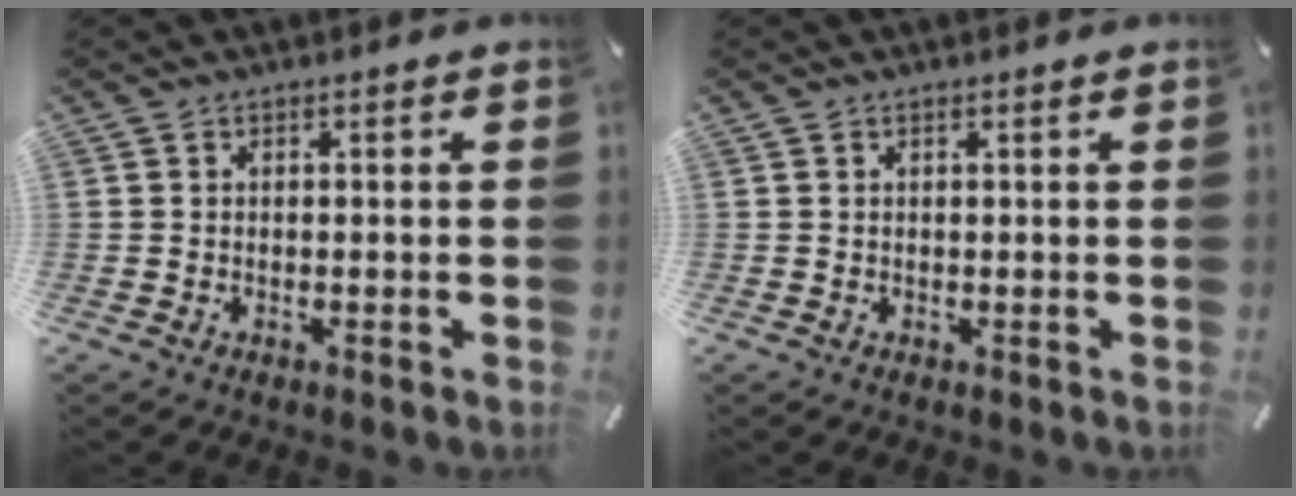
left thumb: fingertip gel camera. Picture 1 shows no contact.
{"total": 0.6, "force": [0.3, 0.0, 0.5], "torque": [-0.008, -0.001, 0.004]}